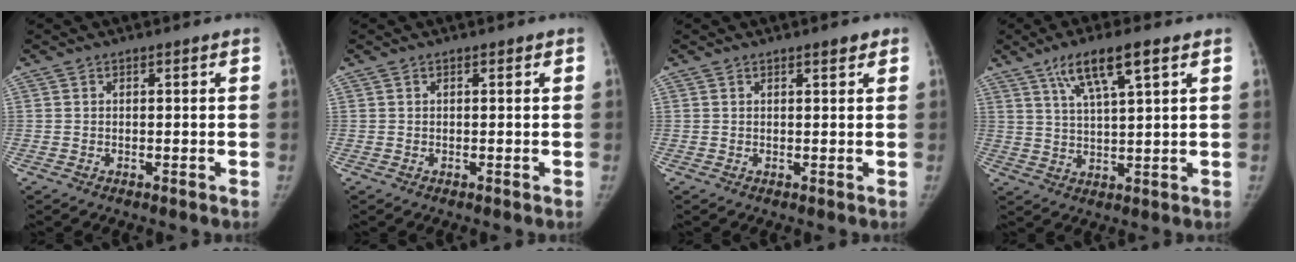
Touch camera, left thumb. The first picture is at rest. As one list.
[{"total": 0.0}, {"total": 1.7, "force": [1.1, 0.5, 1.1], "torque": [-0.011, -0.005, 0.014]}, {"total": 9.4, "force": [5.1, 1.8, 7.7], "torque": [-0.142, -0.012, 0.095]}]